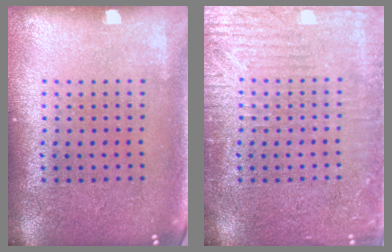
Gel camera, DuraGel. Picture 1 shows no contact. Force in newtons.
{"total": 3.9, "press": 3.8, "slide": 0.4}